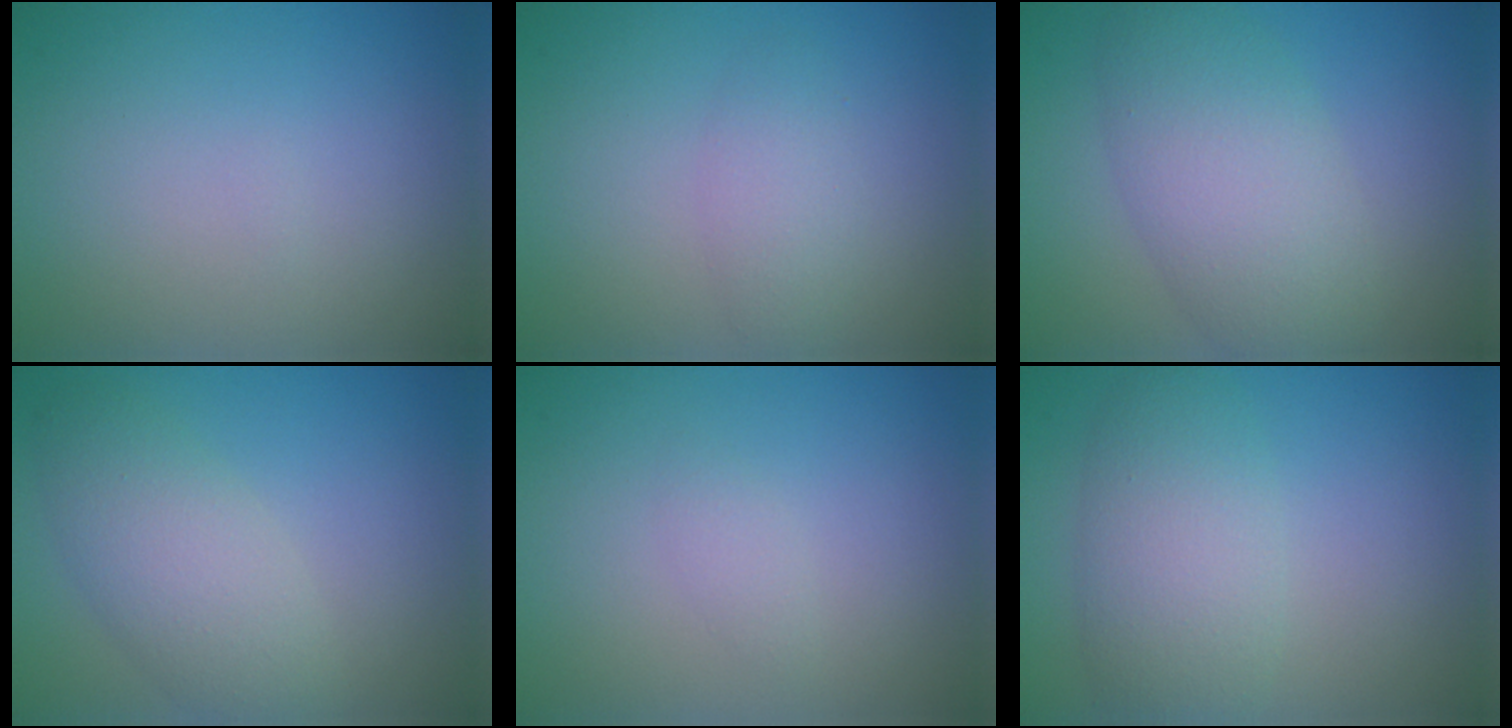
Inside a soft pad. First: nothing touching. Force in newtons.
{"total": 2.3, "press": 2.3, "slide": 0.0}
{"total": 6.5, "press": 6.5, "slide": 0.4}
{"total": 4.6, "press": 4.6, "slide": 0.2}
{"total": 0.9, "press": 0.9, "slide": 0.0}
{"total": 3.6, "press": 3.6, "slide": 0.3}